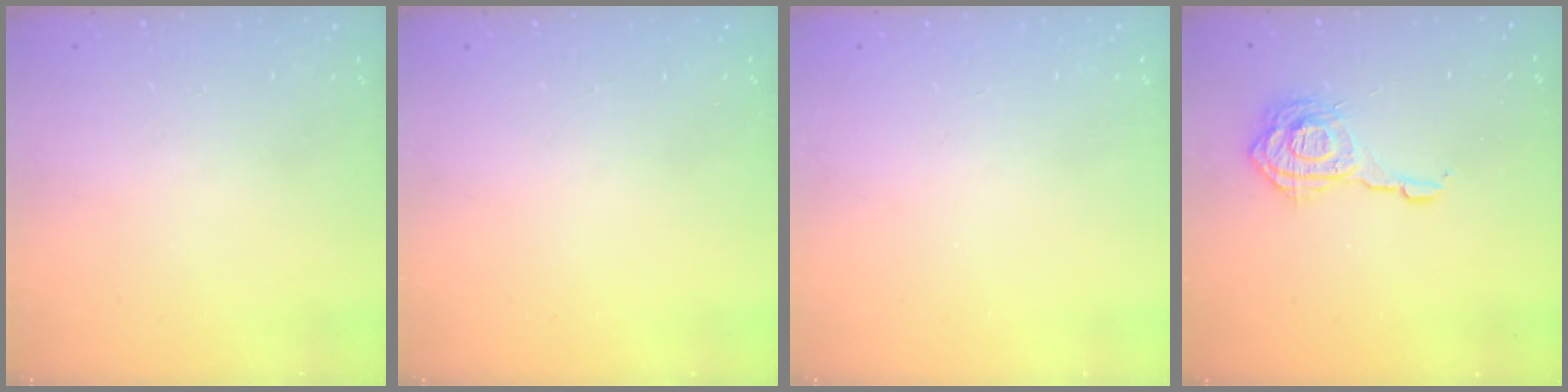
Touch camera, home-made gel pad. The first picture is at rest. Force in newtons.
{"total": 0.0}
{"total": 0.0}
{"total": 12.4, "press": 12.4, "slide": 1.3}